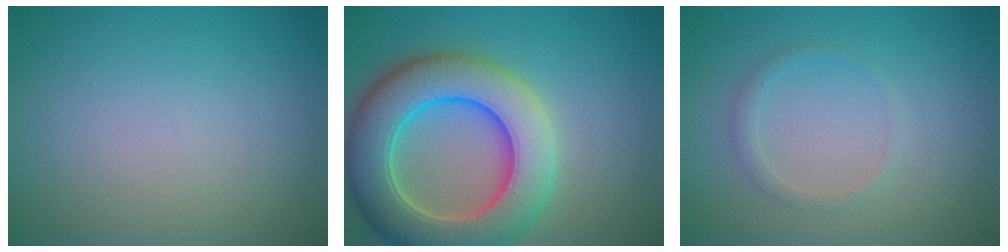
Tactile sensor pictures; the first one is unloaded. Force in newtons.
{"total": 10.3, "press": 10.3, "slide": 0.4}
{"total": 1.1, "press": 1.0, "slide": 0.1}